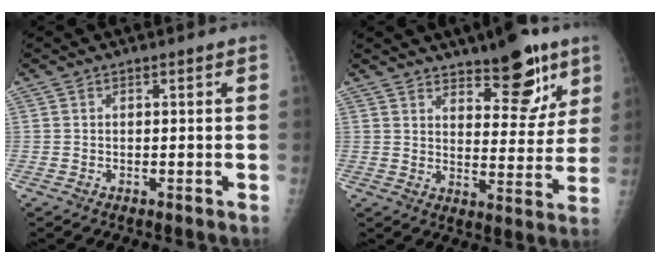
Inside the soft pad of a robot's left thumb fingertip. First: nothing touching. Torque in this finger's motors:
{"motor_torque": [0.26, 0.36, 0.08, -0.26, 0.03]}